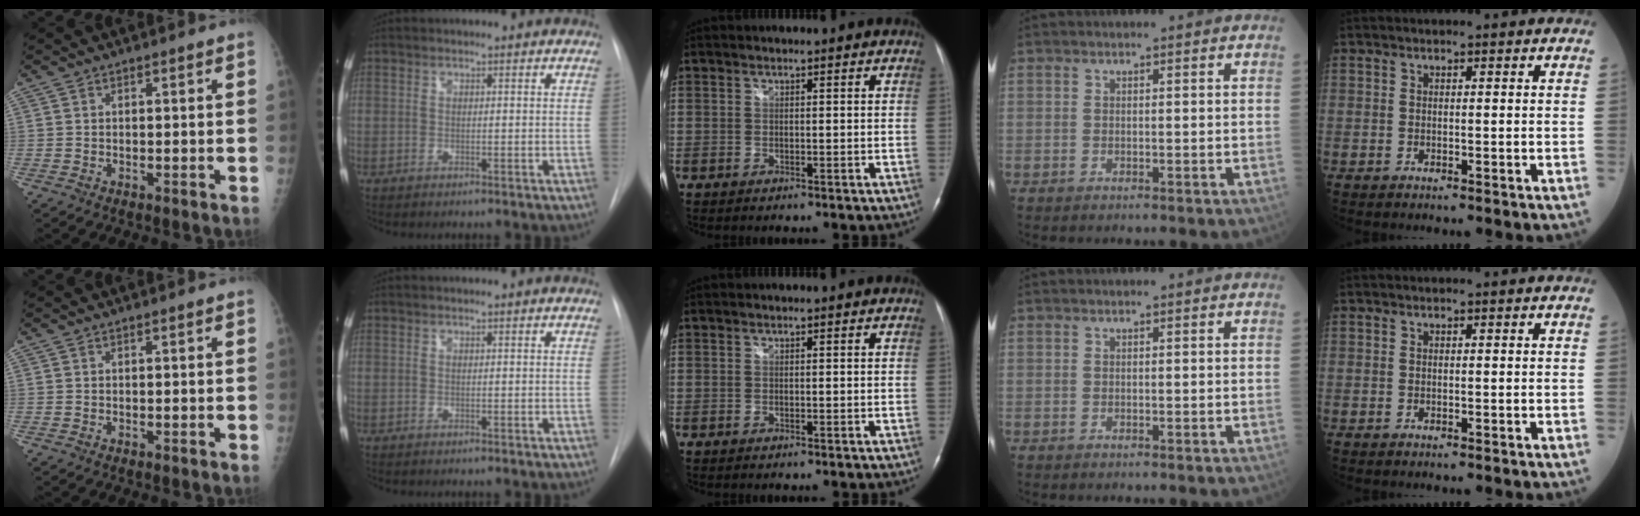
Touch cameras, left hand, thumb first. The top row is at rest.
{}